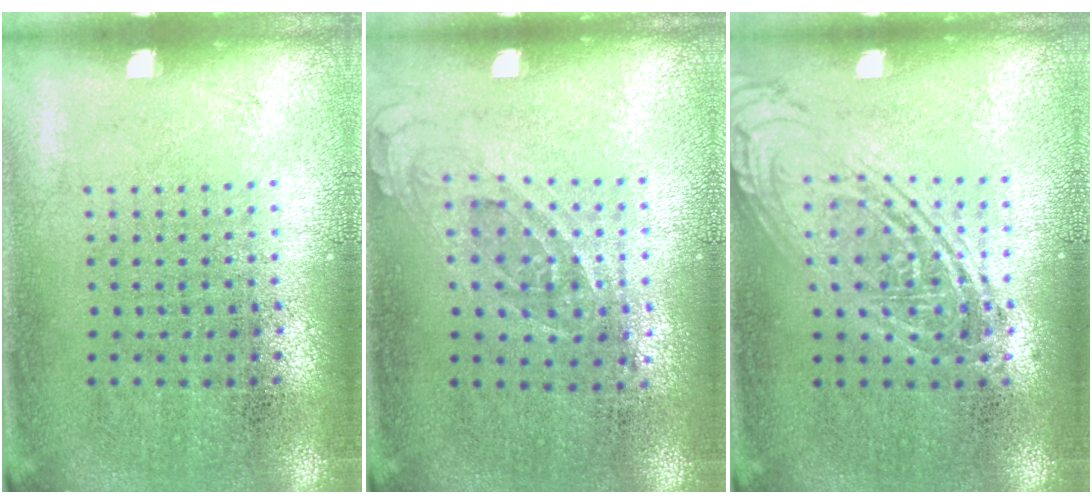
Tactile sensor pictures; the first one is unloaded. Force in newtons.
{"total": 0.8, "press": 0.8, "slide": 0.3}
{"total": 2.4, "press": 2.4, "slide": 0.3}